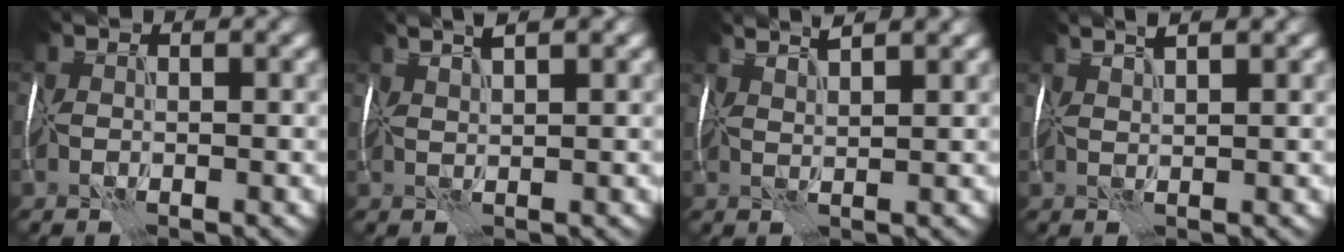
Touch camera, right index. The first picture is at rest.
{"total": 3.1, "force": [2.4, 0.3, 2.0], "torque": [-0.028, 0.020, 0.035]}
{"total": 3.8, "force": [3.2, 0.5, 1.8], "torque": [-0.020, 0.022, 0.036]}
{"total": 2.7, "force": [2.2, 0.2, 1.5], "torque": [-0.022, 0.017, 0.036]}